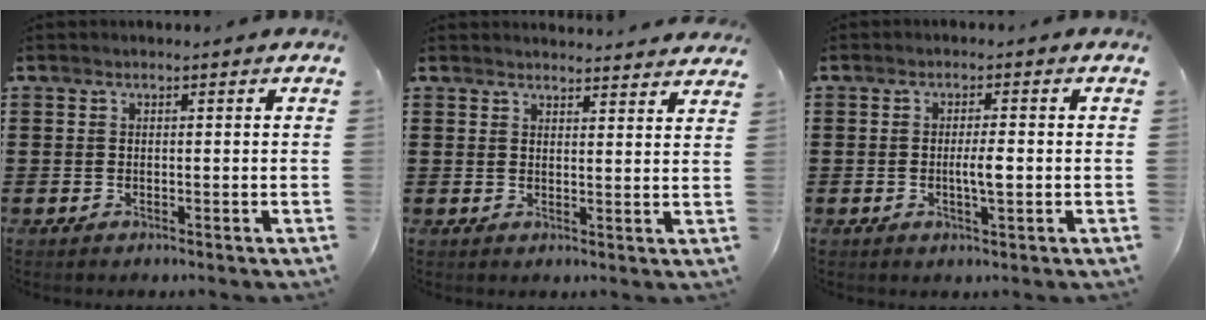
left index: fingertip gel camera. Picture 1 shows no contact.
{"total": 2.7, "force": [2.7, -0.1, 0.0], "torque": [-0.001, -0.015, 0.049]}
{"total": 3.2, "force": [-0.5, 0.6, 3.1], "torque": [-0.055, -0.001, -0.009]}